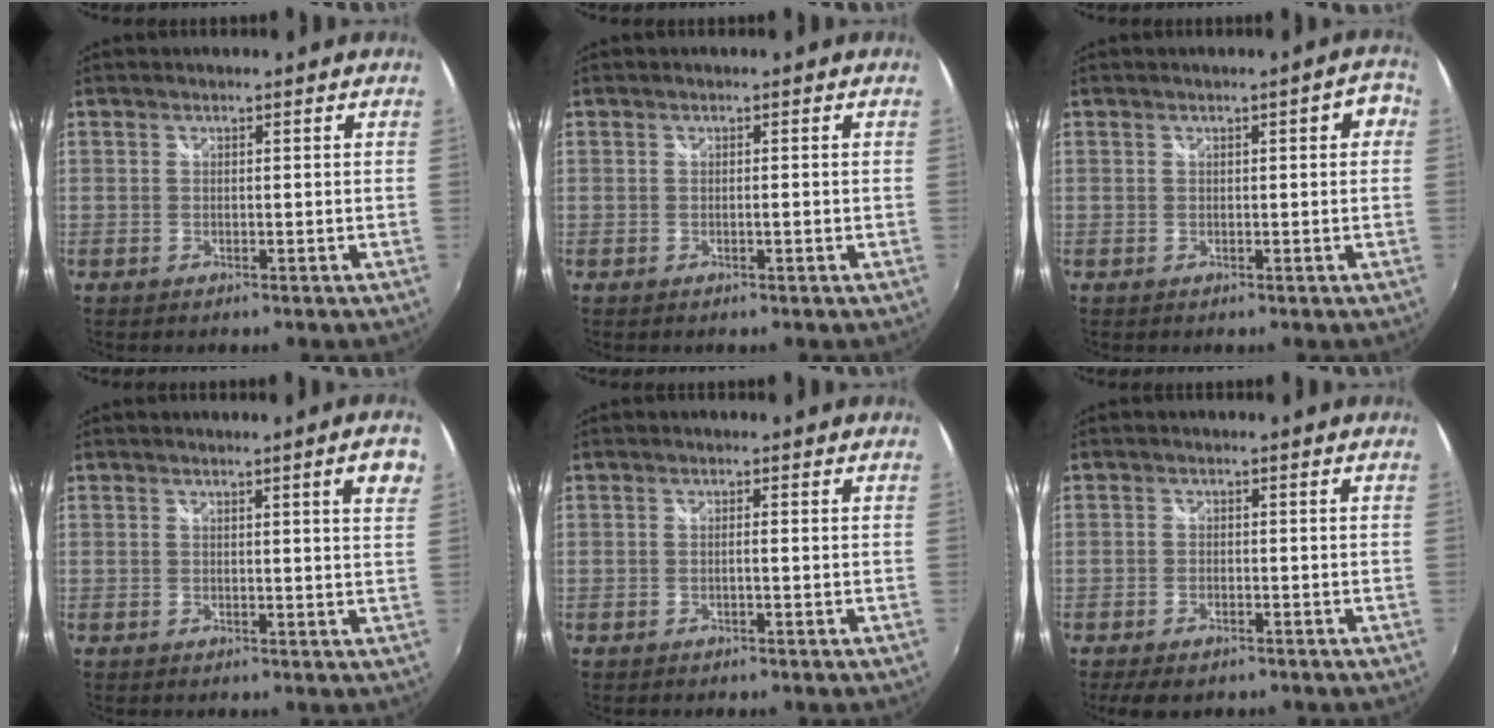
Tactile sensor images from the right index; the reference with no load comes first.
{"total": 0.7, "force": [-0.1, 0.1, 0.7], "torque": [-0.010, 0.001, -0.003]}
{"total": 3.3, "force": [0.8, 1.1, 3.0], "torque": [-0.038, 0.012, 0.012]}
{"total": 4.8, "force": [2.3, -0.1, 4.2], "torque": [-0.049, 0.008, 0.031]}
{"total": 0.9, "force": [-0.3, -0.2, 0.9], "torque": [-0.014, 0.001, -0.006]}
{"total": 5.2, "force": [-3.9, 2.2, 2.6], "torque": [-0.069, -0.018, -0.063]}